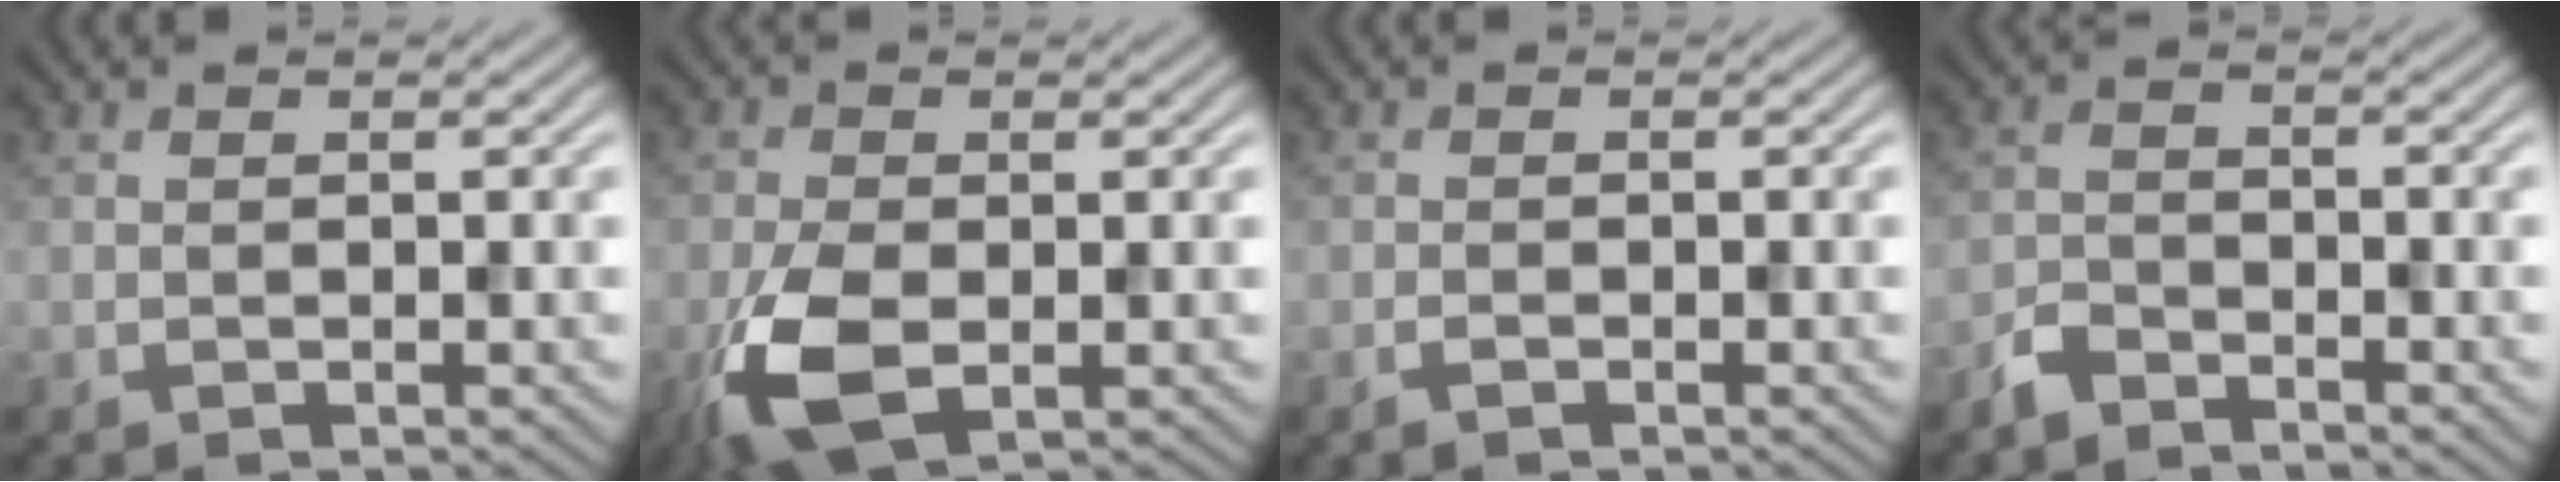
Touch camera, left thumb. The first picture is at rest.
{"total": 7.3, "force": [-2.4, 4.0, 5.7], "torque": [-0.139, -0.016, -0.050]}
{"total": 1.0, "force": [-0.7, 0.3, 0.6], "torque": [-0.012, 0.000, -0.013]}
{"total": 2.9, "force": [-2.5, 1.0, 0.9], "torque": [-0.019, 0.000, -0.063]}